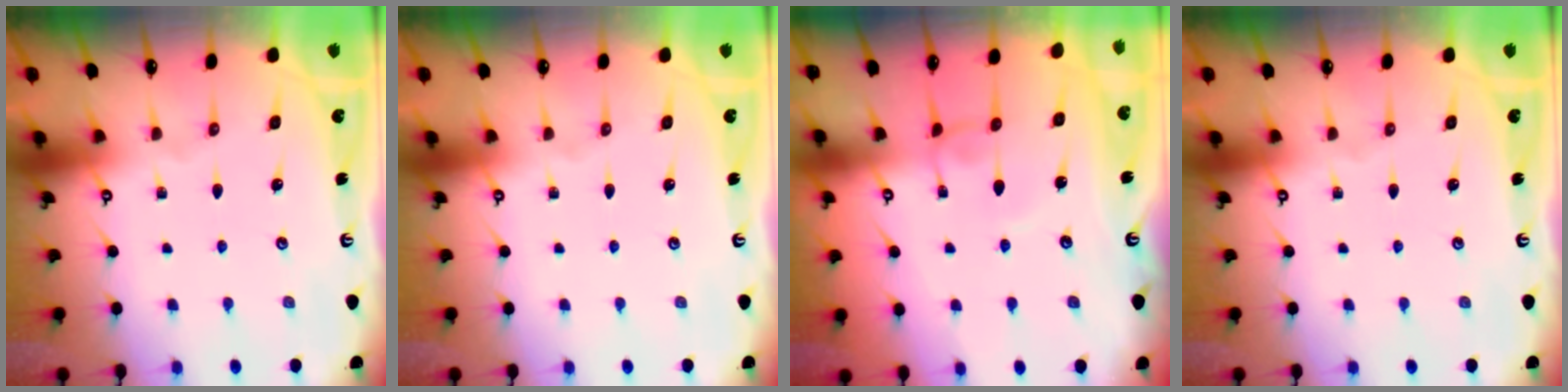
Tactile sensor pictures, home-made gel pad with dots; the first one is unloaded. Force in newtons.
{"total": 0.0}
{"total": 1.5, "press": 1.4, "slide": 0.3}
{"total": 0.0}